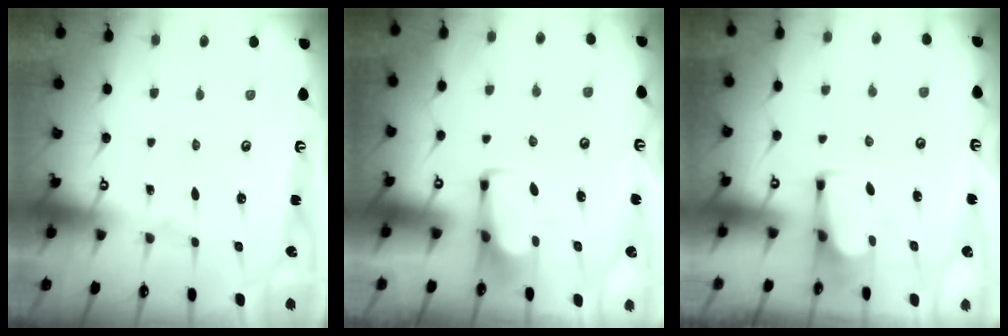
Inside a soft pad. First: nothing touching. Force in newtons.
{"total": 1.7, "press": 1.6, "slide": 0.5}
{"total": 3.4, "press": 3.4, "slide": 0.2}